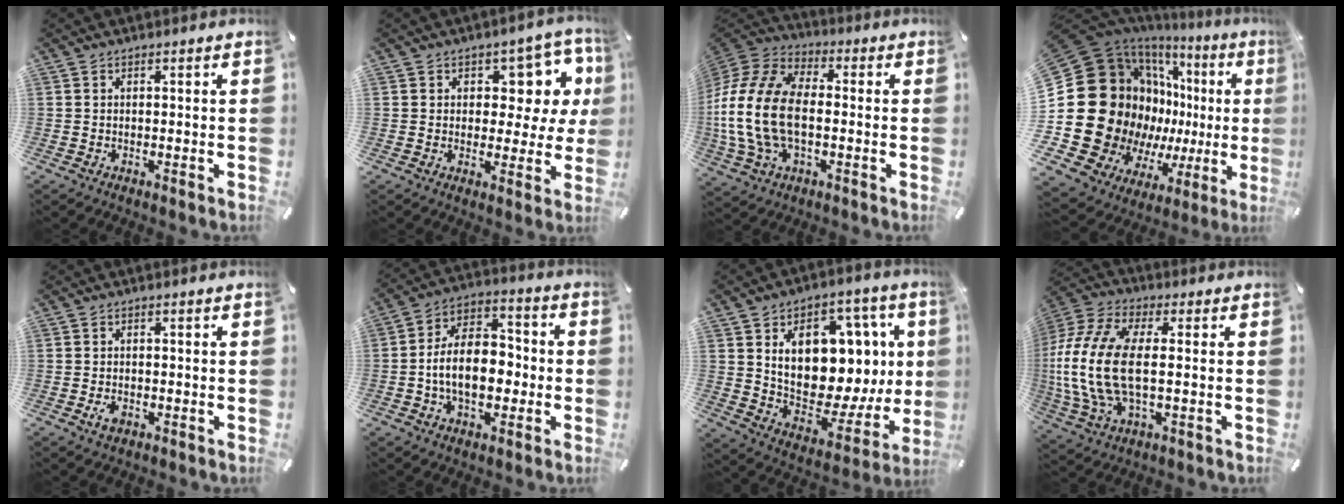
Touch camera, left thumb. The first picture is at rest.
{"total": 10.1, "force": [4.4, 6.7, 6.2], "torque": [-0.072, -0.033, 0.077]}
{"total": 19.0, "force": [-2.7, 12.8, 13.8], "torque": [-0.303, 0.022, -0.048]}
{"total": 30.9, "force": [-0.3, 22.5, 21.1], "torque": [-0.351, -0.078, 0.067]}
{"total": 2.5, "force": [-1.0, 1.6, 1.7], "torque": [-0.038, 0.002, -0.019]}
{"total": 13.3, "force": [-2.9, 8.9, 9.4], "torque": [-0.166, 0.012, -0.053]}
{"total": 19.3, "force": [5.4, 12.2, 14.0], "torque": [-0.198, -0.057, 0.093]}
{"total": 17.3, "force": [0.1, 8.7, 15.0], "torque": [-0.332, -0.011, 0.001]}